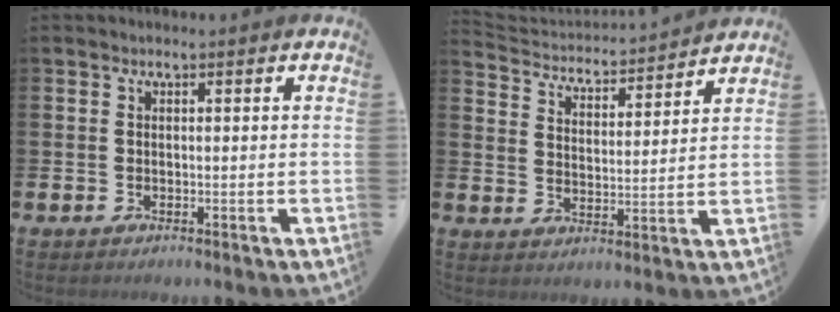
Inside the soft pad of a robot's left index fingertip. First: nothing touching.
{"total": 3.6, "force": [3.5, 1.0, 0.0], "torque": [-0.023, -0.039, 0.054]}